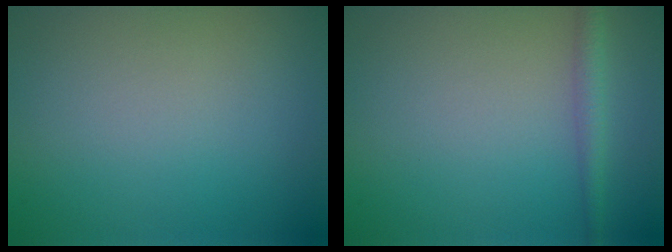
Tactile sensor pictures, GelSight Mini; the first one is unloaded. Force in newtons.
{"total": 1.7, "press": 1.7, "slide": 0.1}